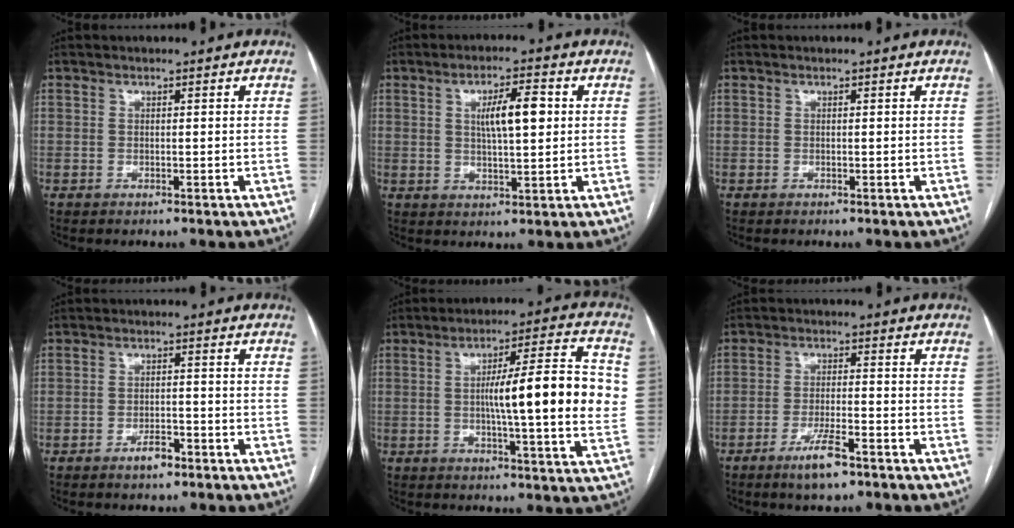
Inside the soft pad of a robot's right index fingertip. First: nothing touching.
{"total": 6.9, "force": [1.5, 1.6, 6.6], "torque": [-0.113, 0.010, 0.029]}
{"total": 0.0}
{"total": 3.1, "force": [-2.0, 1.1, 2.0], "torque": [-0.032, 0.004, -0.033]}
{"total": 15.7, "force": [0.6, 1.4, 15.6], "torque": [-0.227, 0.015, 0.003]}
{"total": 5.9, "force": [-3.9, 0.9, 4.4], "torque": [-0.086, -0.006, -0.067]}